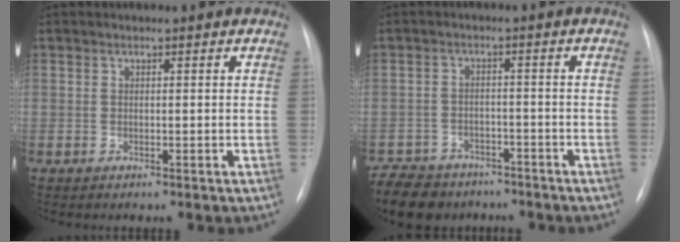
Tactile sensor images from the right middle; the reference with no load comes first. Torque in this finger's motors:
{"motor_torque": [0.45, -0.68, 0.03, 0.03]}